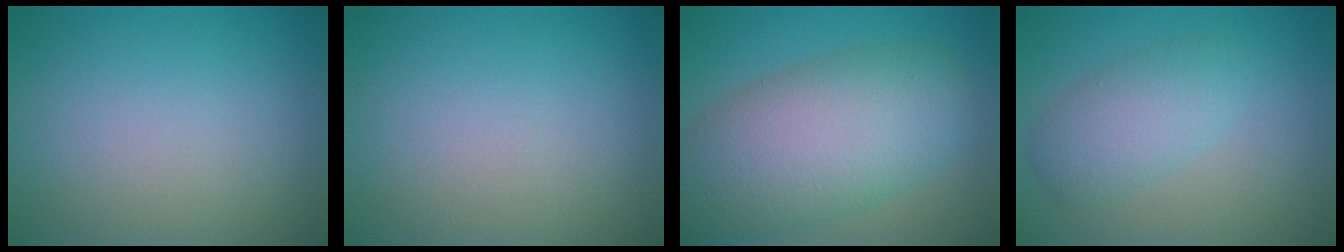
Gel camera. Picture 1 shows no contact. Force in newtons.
{"total": 0.0}
{"total": 10.0, "press": 10.0, "slide": 0.8}
{"total": 3.4, "press": 3.4, "slide": 0.1}